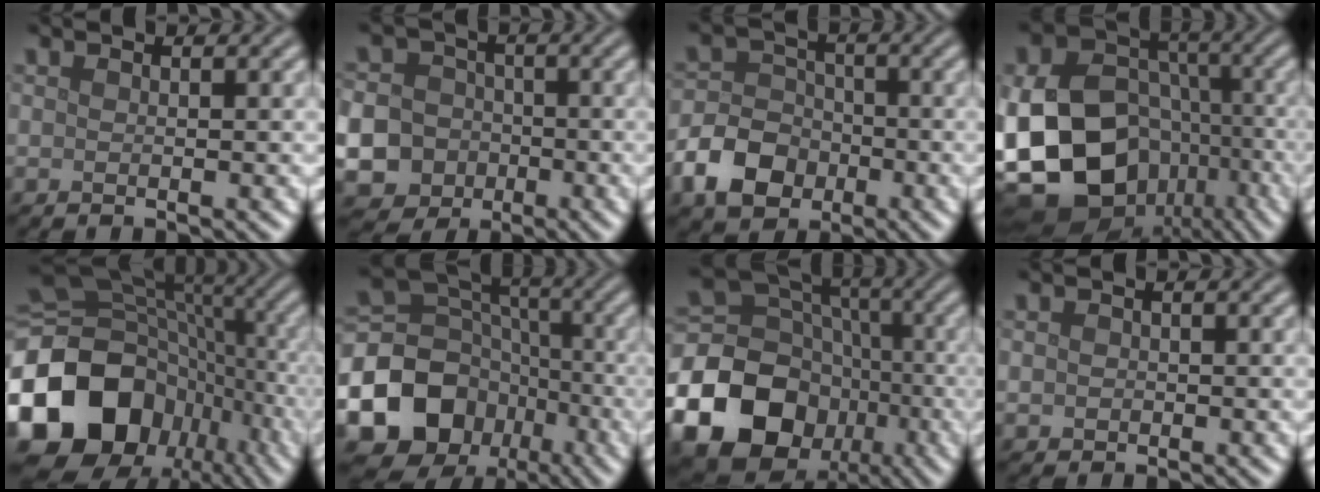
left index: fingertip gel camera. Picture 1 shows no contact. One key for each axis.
{"total": 16.7, "fx": -5.8, "fy": 15.2, "fz": 3.6, "tx": -0.117, "ty": -0.047, "tz": -0.133}
{"total": 5.8, "fx": -2.6, "fy": 4.4, "fz": 2.7, "tx": -0.056, "ty": 0.000, "tz": -0.061}
{"total": 16.3, "fx": -4.7, "fy": 12.6, "fz": 9.2, "tx": -0.202, "ty": -0.020, "tz": -0.077}
{"total": 20.2, "fx": -7.5, "fy": 15.7, "fz": 10.2, "tx": -0.223, "ty": -0.006, "tz": -0.126}
{"total": 13.6, "fx": -5.7, "fy": 11.1, "fz": 5.4, "tx": -0.132, "ty": 0.001, "tz": -0.105}
{"total": 21.0, "fx": -8.2, "fy": 17.5, "fz": 8.2, "tx": -0.184, "ty": -0.037, "tz": -0.151}
{"total": 0.9, "fx": -0.1, "fy": 0.8, "fz": 0.3, "tx": -0.001, "ty": -0.005, "tz": -0.003}